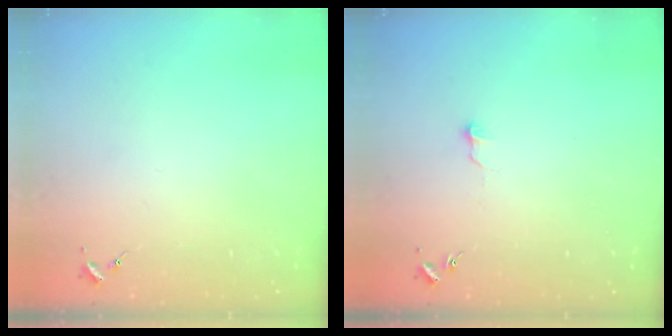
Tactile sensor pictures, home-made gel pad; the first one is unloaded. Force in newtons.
{"total": 3.6, "press": 3.6, "slide": 0.3}